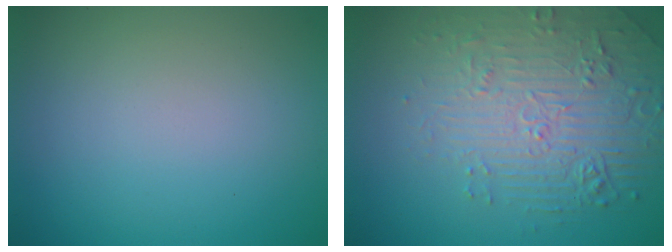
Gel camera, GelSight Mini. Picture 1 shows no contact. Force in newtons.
{"total": 4.4, "press": 4.1, "slide": 1.7}